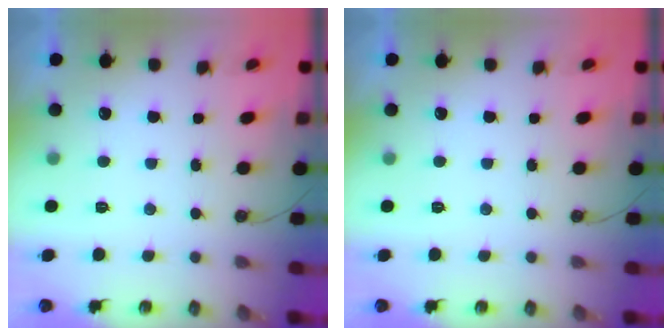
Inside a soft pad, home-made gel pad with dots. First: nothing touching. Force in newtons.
{"total": 0.0}